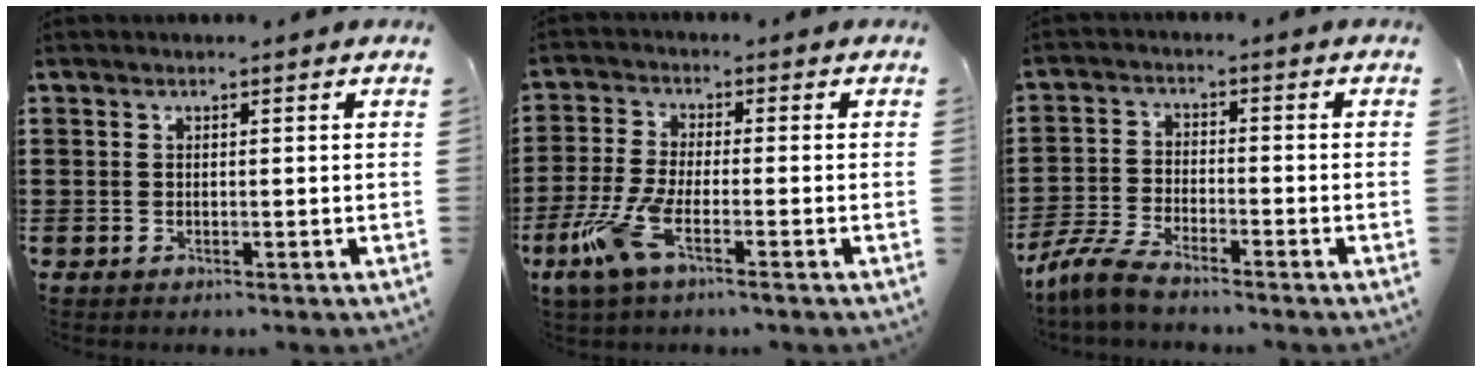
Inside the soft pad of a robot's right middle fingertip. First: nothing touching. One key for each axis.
{"total": 7.0, "fx": -3.5, "fy": 1.7, "fz": 5.8, "tx": -0.144, "ty": -0.017, "tz": -0.069}
{"total": 5.4, "fx": -4.8, "fy": 0.8, "fz": 2.4, "tx": -0.073, "ty": -0.008, "tz": -0.102}